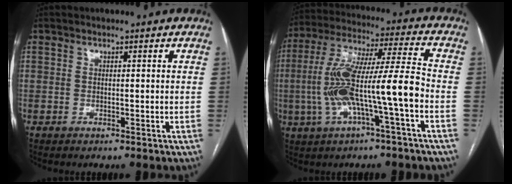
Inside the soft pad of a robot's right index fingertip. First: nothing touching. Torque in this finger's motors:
{"motor_torque": [1.64, -0.50, 0.96, 0.21]}